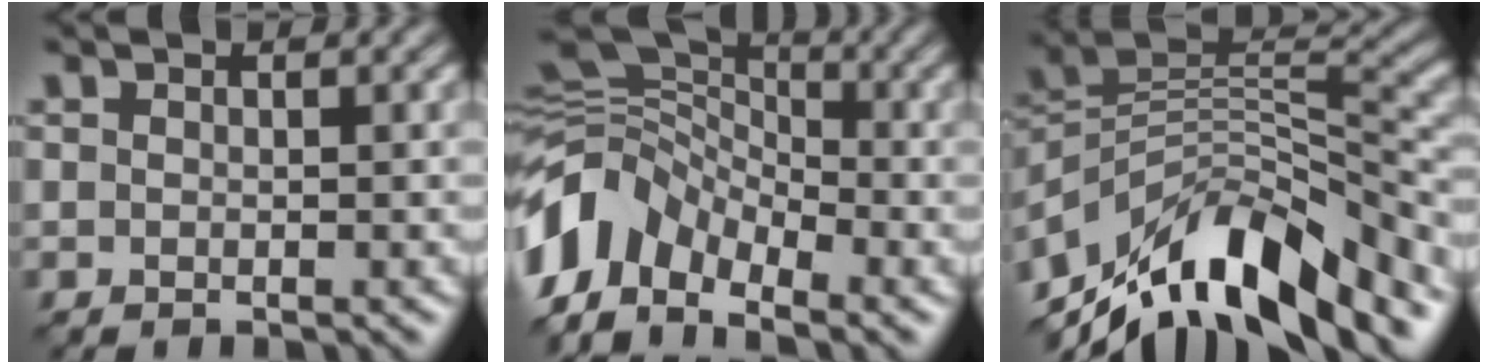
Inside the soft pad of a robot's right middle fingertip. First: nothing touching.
{"total": 7.4, "force": [-4.5, 4.2, 4.1], "torque": [-0.082, 0.003, -0.102]}
{"total": 11.6, "force": [-8.8, 3.3, 6.8], "torque": [-0.124, 0.020, -0.165]}